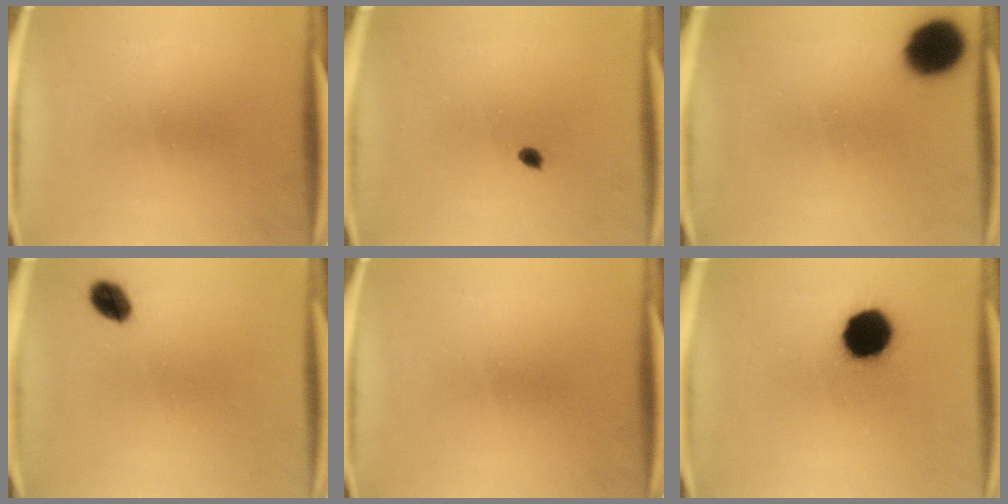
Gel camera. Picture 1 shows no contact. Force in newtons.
{"total": 1.1}
{"total": 12.7}
{"total": 4.3}
{"total": 0.0}
{"total": 13.7}